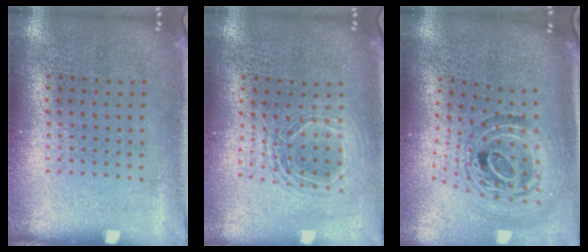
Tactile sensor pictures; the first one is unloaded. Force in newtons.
{"total": 1.6, "press": 1.3, "slide": 0.8}
{"total": 1.8, "press": 1.5, "slide": 1.0}